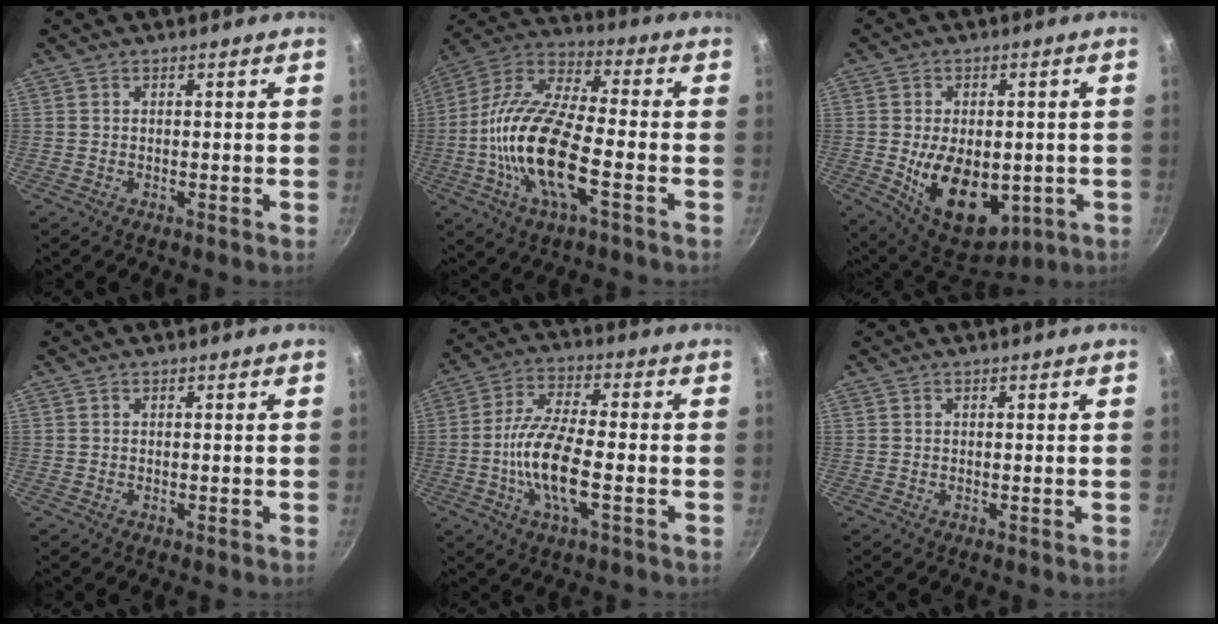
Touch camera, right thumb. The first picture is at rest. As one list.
[{"total": 19.4, "force": [-4.7, 7.0, 17.4], "torque": [-0.340, 0.033, -0.111]}, {"total": 16.1, "force": [-2.7, 10.0, 12.2], "torque": [-0.162, -0.011, -0.021]}, {"total": 0.0}, {"total": 12.0, "force": [-2.9, 3.8, 11.0], "torque": [-0.214, 0.023, -0.067]}, {"total": 0.0}]